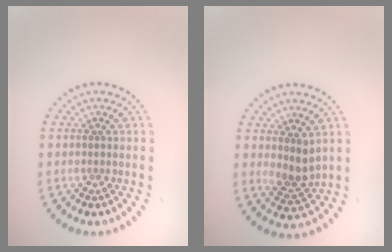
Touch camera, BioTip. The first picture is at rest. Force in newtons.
{"total": 2.4, "press": 2.0, "slide": 1.3}